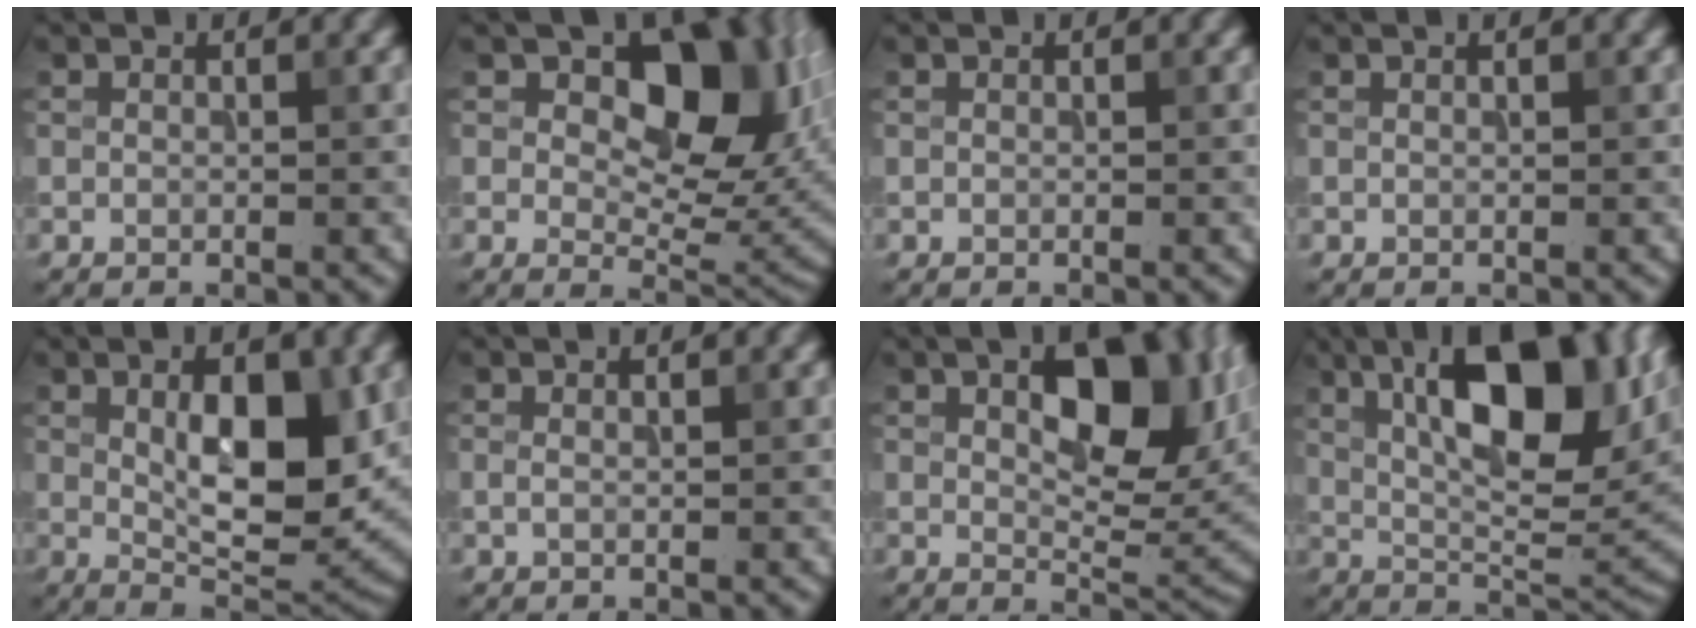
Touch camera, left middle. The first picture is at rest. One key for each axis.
{"total": 11.3, "fx": 3.6, "fy": 6.6, "fz": 8.4, "tx": -0.111, "ty": -0.012, "tz": 0.057}
{"total": 0.0}
{"total": 0.0}
{"total": 8.8, "fx": 1.3, "fy": 3.5, "fz": 7.9, "tx": -0.116, "ty": -0.006, "tz": 0.027}
{"total": 0.8, "fx": 0.4, "fy": 0.1, "fz": 0.7, "tx": -0.013, "ty": 0.002, "tz": 0.004}
{"total": 11.4, "fx": 3.2, "fy": 5.2, "fz": 9.6, "tx": -0.133, "ty": 0.004, "tz": 0.052}
{"total": 14.1, "fx": 5.1, "fy": 5.0, "fz": 12.1, "tx": -0.174, "ty": 0.009, "tz": 0.080}